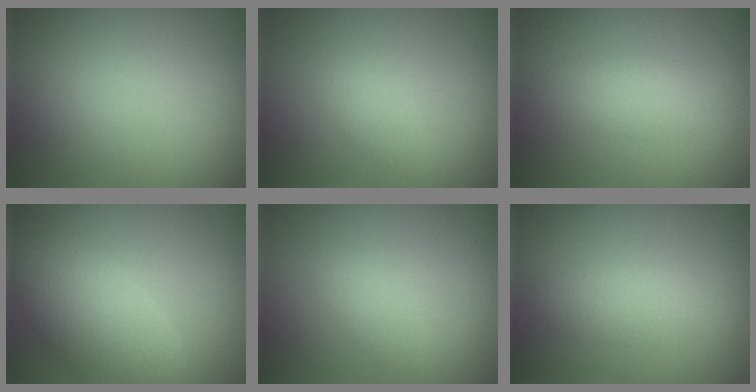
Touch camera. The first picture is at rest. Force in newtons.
{"total": 1.4, "press": 1.4, "slide": 0.1}
{"total": 2.4, "press": 2.4, "slide": 0.0}
{"total": 6.2, "press": 6.1, "slide": 0.7}
{"total": 1.4, "press": 1.4, "slide": 0.1}
{"total": 2.6, "press": 2.6, "slide": 0.0}